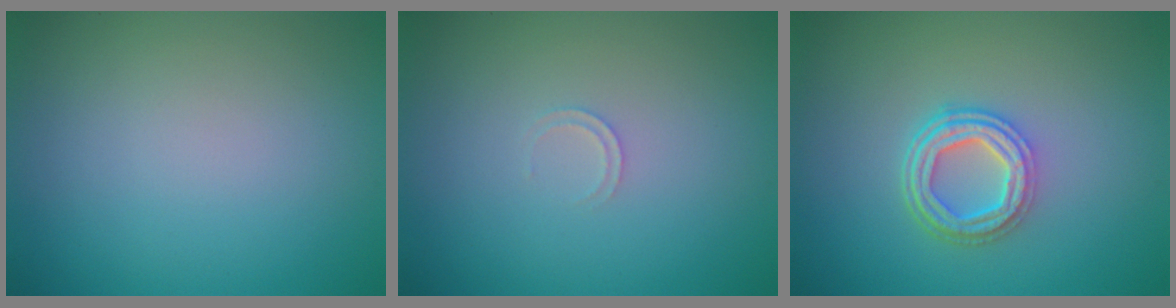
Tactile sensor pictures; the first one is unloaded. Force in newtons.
{"total": 0.7, "press": 0.7, "slide": 0.1}
{"total": 4.3, "press": 3.3, "slide": 2.7}